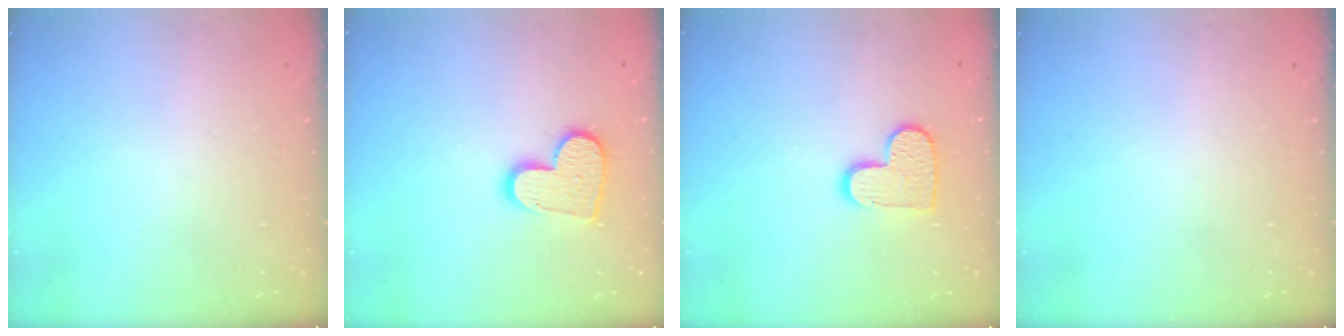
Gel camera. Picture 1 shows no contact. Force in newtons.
{"total": 13.0, "press": 13.0, "slide": 1.0}
{"total": 10.4, "press": 10.4, "slide": 0.6}
{"total": 0.0}